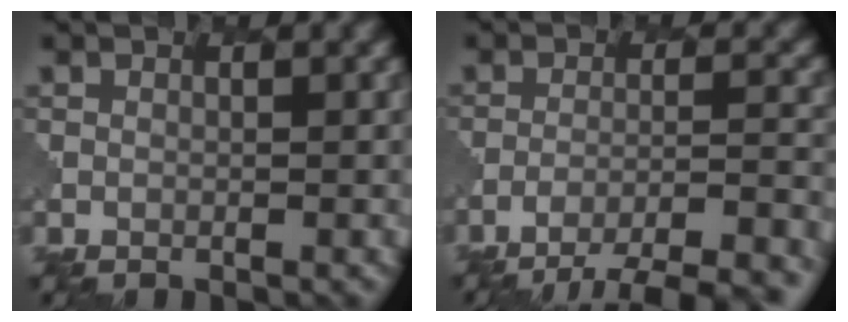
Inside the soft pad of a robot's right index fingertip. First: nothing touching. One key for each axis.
{"total": 9.0, "fx": -7.5, "fy": 1.8, "fz": 4.7, "tx": -0.071, "ty": -0.010, "tz": -0.095}